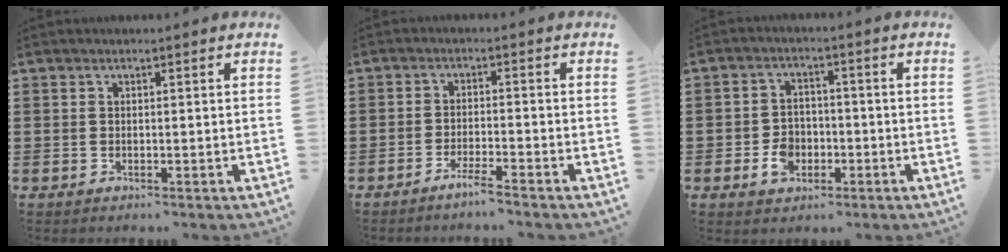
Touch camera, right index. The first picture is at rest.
{"total": 2.8, "force": [-2.5, -0.3, 1.3], "torque": [-0.022, 0.001, -0.046]}
{"total": 4.6, "force": [-1.7, 3.4, 2.6], "torque": [-0.066, 0.001, -0.034]}